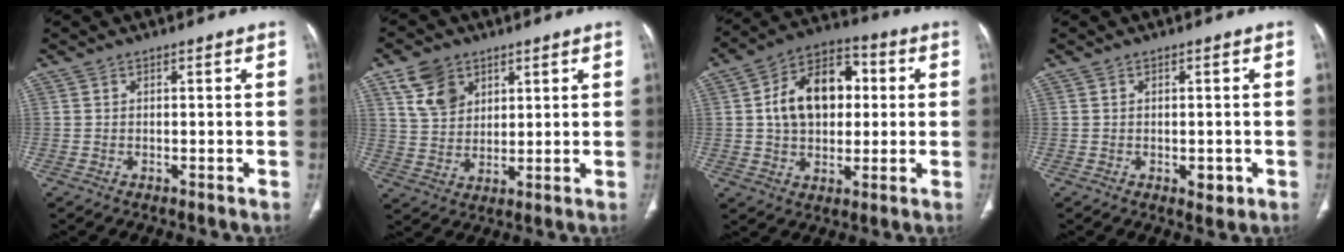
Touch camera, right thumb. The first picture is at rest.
{"total": 8.2, "force": [4.5, 5.8, 3.8], "torque": [-0.051, -0.020, 0.091]}
{"total": 15.4, "force": [1.9, 10.5, 11.0], "torque": [-0.148, 0.020, 0.025]}
{"total": 2.4, "force": [-0.7, 1.4, 1.8], "torque": [-0.013, 0.000, -0.005]}